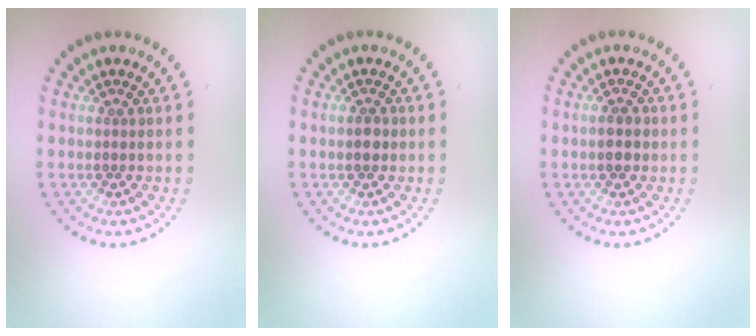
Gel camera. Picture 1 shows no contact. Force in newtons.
{"total": 1.4, "press": 1.4, "slide": 0.1}
{"total": 1.5, "press": 1.5, "slide": 0.2}